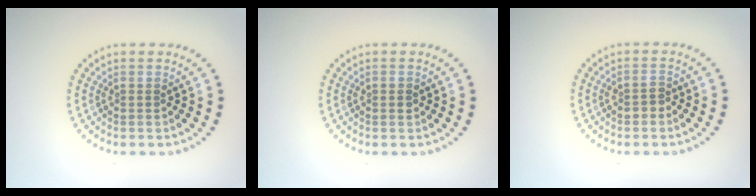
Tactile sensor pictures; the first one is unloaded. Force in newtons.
{"total": 1.0, "press": 1.0, "slide": 0.1}
{"total": 1.4, "press": 1.3, "slide": 0.5}